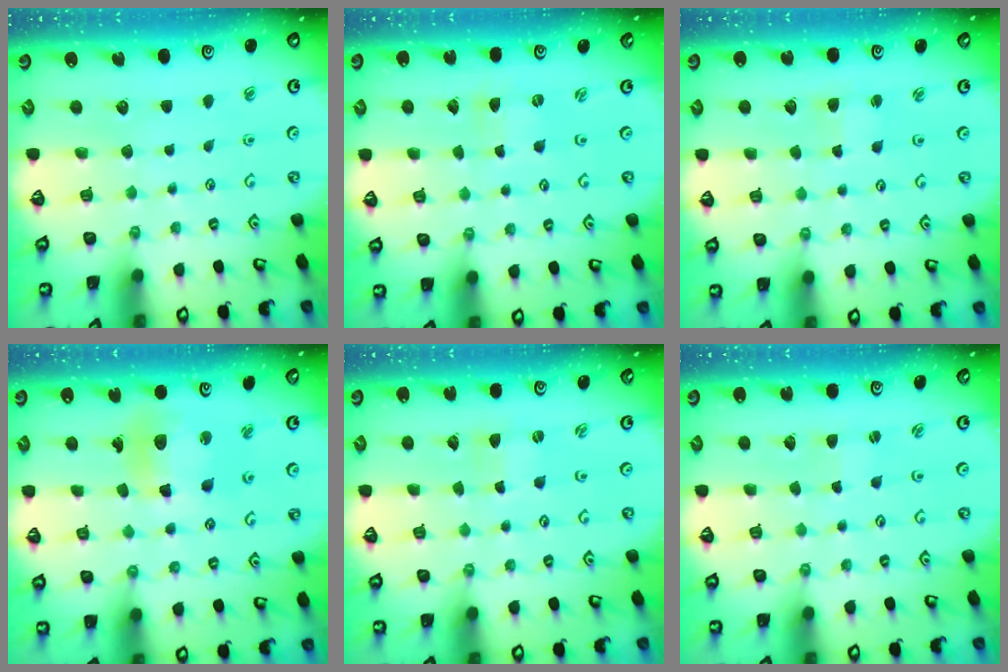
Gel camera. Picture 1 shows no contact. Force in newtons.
{"total": 0.0}
{"total": 2.5, "press": 2.5, "slide": 0.4}
{"total": 11.2, "press": 11.2, "slide": 1.3}
{"total": 0.0}
{"total": 0.9, "press": 0.9, "slide": 0.1}